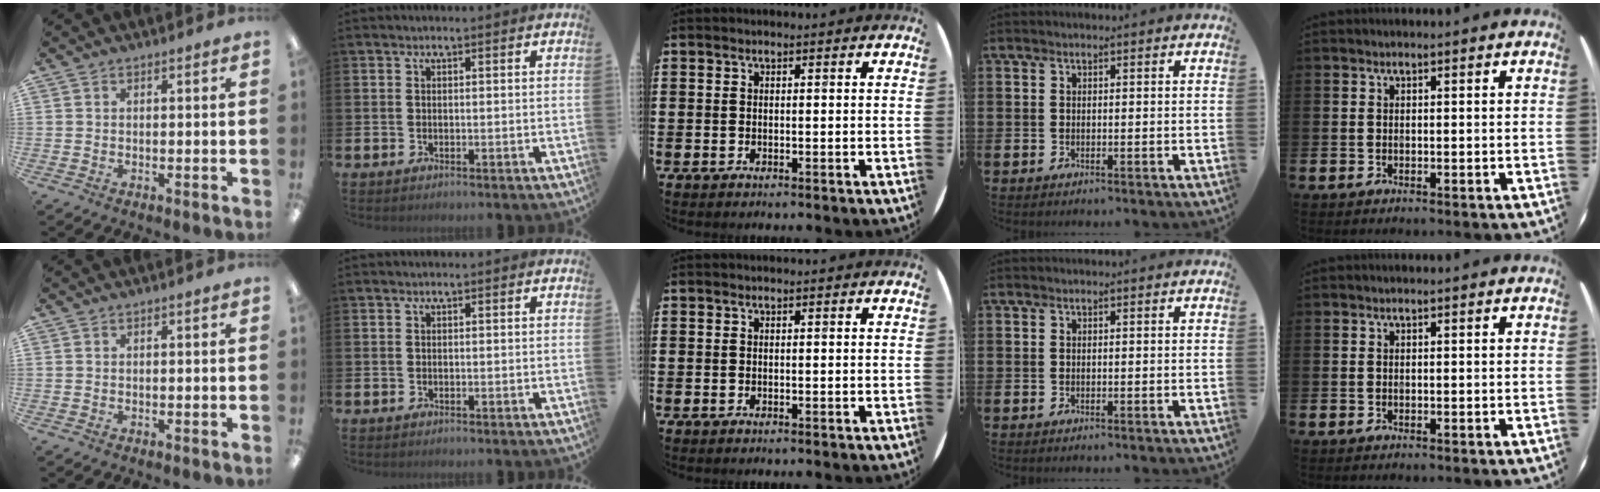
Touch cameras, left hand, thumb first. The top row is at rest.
{}